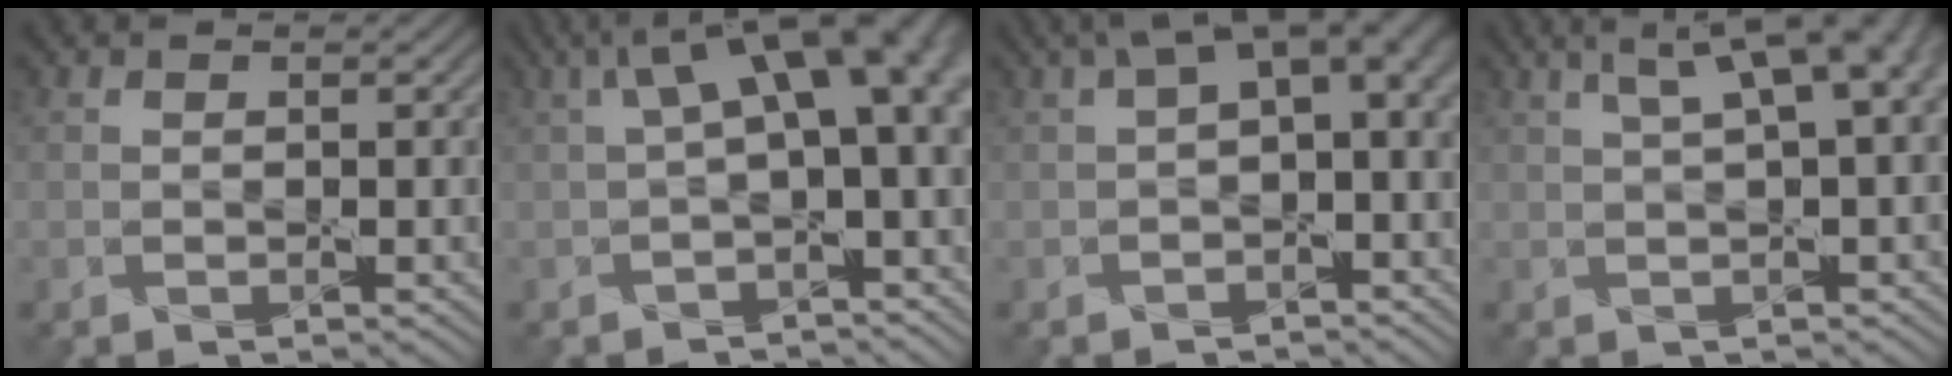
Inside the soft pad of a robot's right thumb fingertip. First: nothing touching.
{"total": 10.7, "force": [2.2, 4.6, 9.4], "torque": [-0.144, 0.006, 0.043]}
{"total": 6.9, "force": [1.6, 3.2, 5.8], "torque": [-0.091, 0.005, 0.031]}
{"total": 7.9, "force": [3.2, 2.3, 6.8], "torque": [-0.084, 0.029, 0.048]}